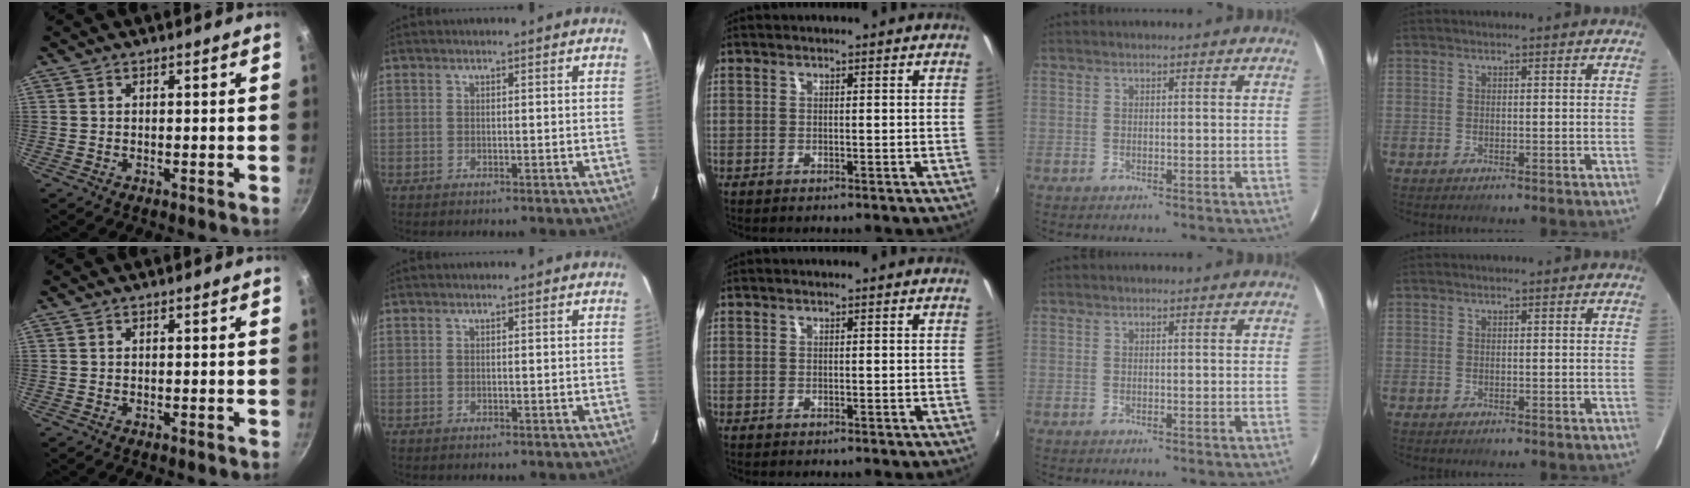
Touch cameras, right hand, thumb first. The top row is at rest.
{}